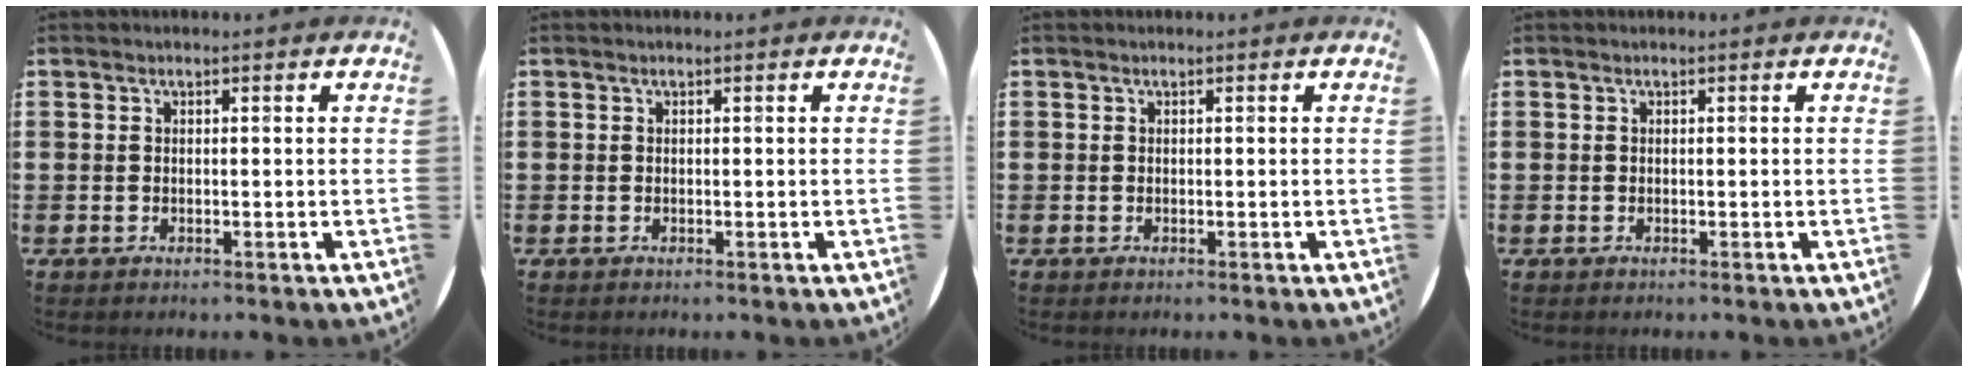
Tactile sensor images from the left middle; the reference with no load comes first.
{"total": 0.0}
{"total": 0.0}
{"total": 0.0}